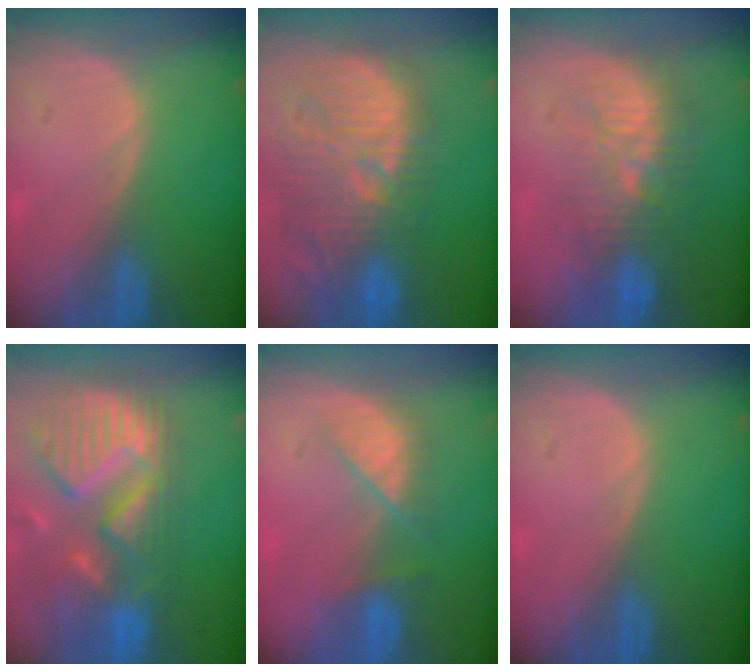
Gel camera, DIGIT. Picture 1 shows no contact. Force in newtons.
{"total": 13.6, "press": 12.6, "slide": 5.2}
{"total": 9.5, "press": 9.1, "slide": 2.8}
{"total": 13.9, "press": 11.7, "slide": 7.5}
{"total": 5.0, "press": 5.0, "slide": 0.4}
{"total": 0.0}